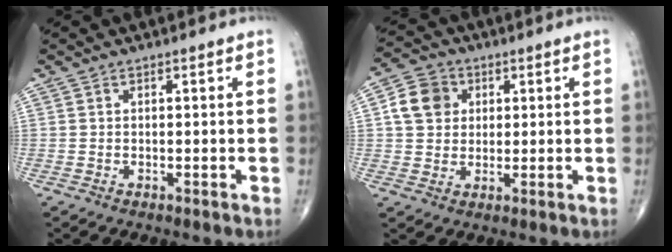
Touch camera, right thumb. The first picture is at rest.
{"total": 7.6, "force": [1.7, 6.5, 3.4], "torque": [-0.044, 0.004, 0.025]}